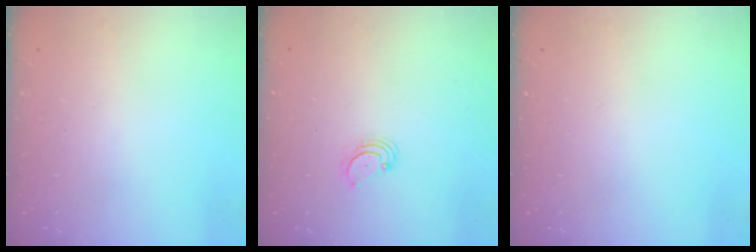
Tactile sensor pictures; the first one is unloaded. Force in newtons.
{"total": 2.7, "press": 2.7, "slide": 0.3}
{"total": 0.0}